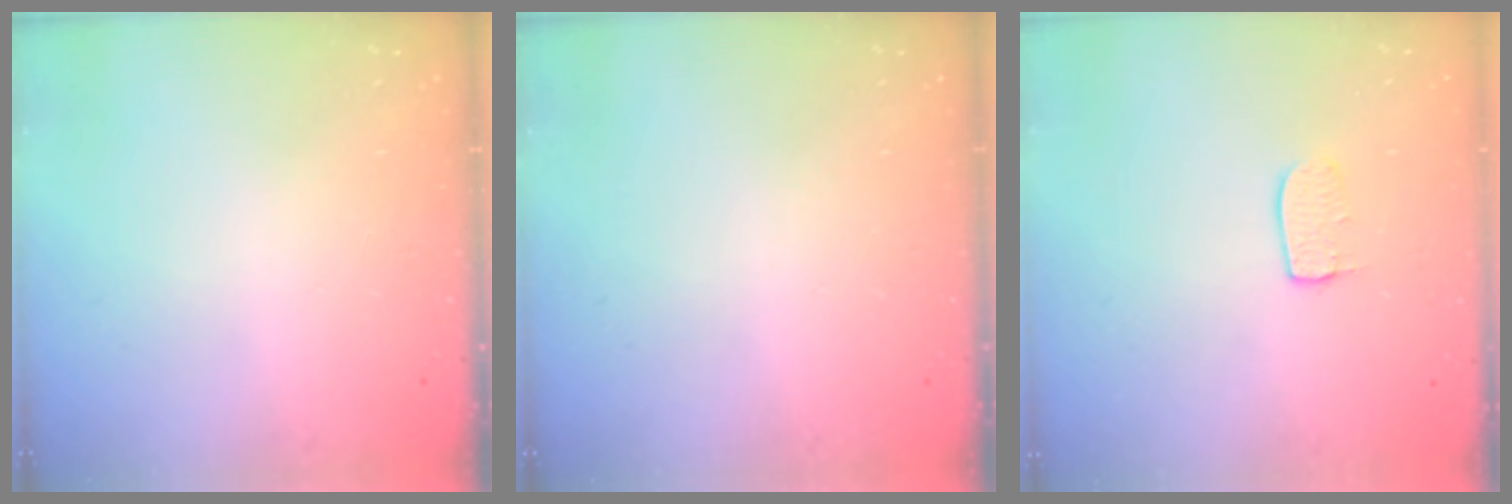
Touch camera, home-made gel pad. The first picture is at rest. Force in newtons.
{"total": 0.0}
{"total": 5.5, "press": 5.5, "slide": 0.1}